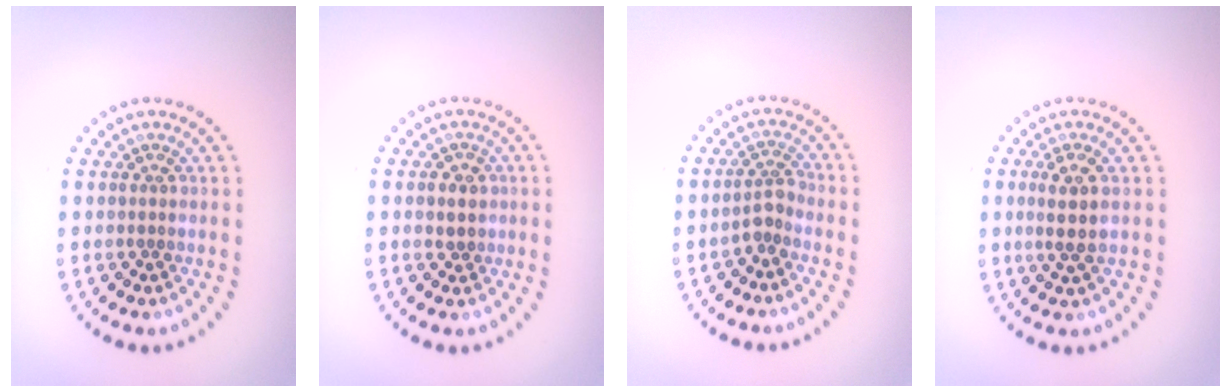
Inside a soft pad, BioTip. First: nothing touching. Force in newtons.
{"total": 1.3, "press": 1.2, "slide": 0.5}
{"total": 1.8, "press": 1.3, "slide": 1.2}
{"total": 2.2, "press": 2.0, "slide": 0.9}